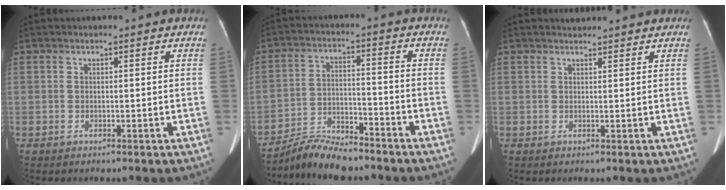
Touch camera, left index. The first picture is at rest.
{"total": 8.4, "force": [-8.0, 1.3, 2.3], "torque": [-0.048, -0.004, -0.139]}
{"total": 1.9, "force": [1.9, -0.1, 0.1], "torque": [-0.007, 0.014, 0.032]}